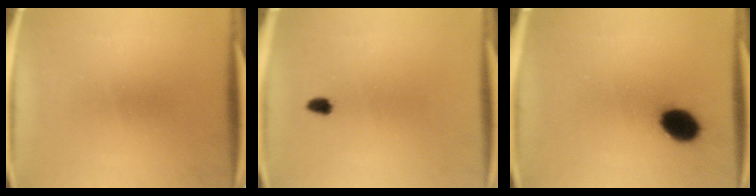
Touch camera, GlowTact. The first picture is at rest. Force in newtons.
{"total": 1.4}
{"total": 8.1}